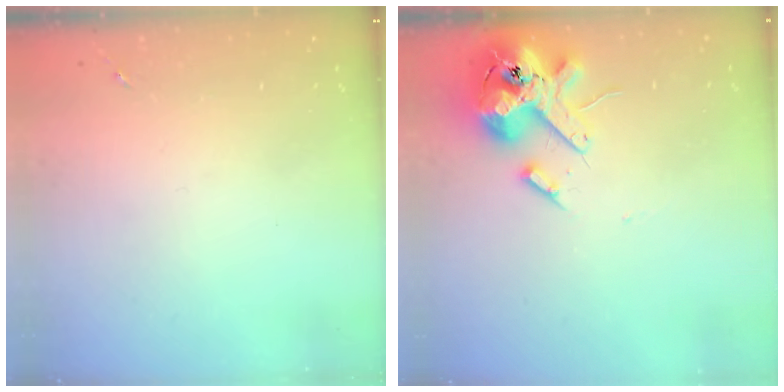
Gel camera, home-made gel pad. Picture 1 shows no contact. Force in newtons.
{"total": 14.5, "press": 14.4, "slide": 2.4}